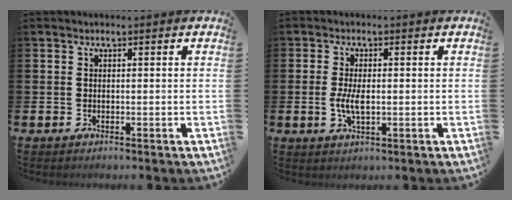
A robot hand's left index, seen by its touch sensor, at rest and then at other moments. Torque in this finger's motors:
{"motor_torque": [0.87, 0.24, 0.14, 0.14]}